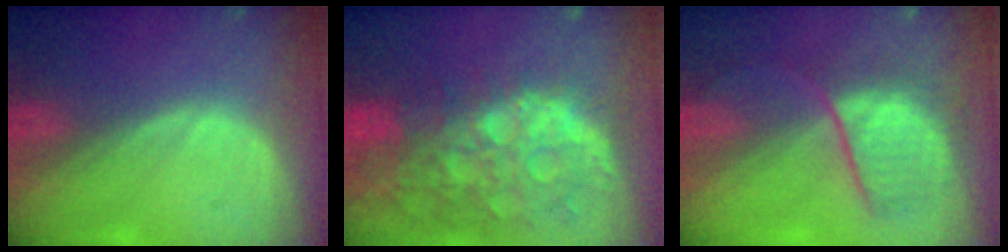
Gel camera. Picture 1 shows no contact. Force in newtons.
{"total": 13.8, "press": 11.2, "slide": 8.1}
{"total": 7.6, "press": 7.6, "slide": 0.6}